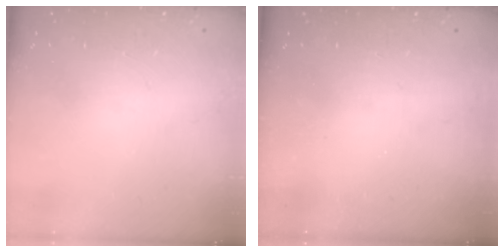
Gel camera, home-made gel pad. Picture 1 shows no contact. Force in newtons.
{"total": 2.3, "press": 2.2, "slide": 0.8}